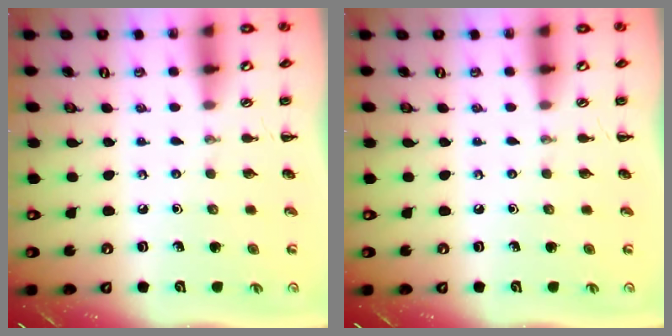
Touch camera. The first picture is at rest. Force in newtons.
{"total": 0.0}